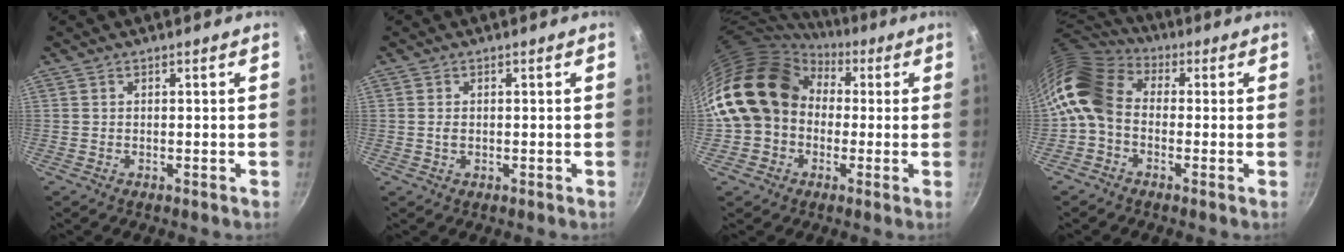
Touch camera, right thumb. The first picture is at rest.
{"total": 1.3, "force": [0.0, 0.9, 1.0], "torque": [-0.019, 0.001, -0.001]}
{"total": 16.3, "force": [1.2, 13.5, 9.0], "torque": [-0.132, 0.042, 0.011]}
{"total": 12.2, "force": [-1.5, 9.1, 7.9], "torque": [-0.141, 0.037, -0.052]}